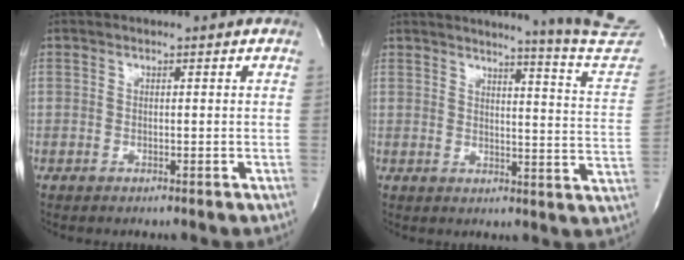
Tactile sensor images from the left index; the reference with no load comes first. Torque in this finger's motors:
{"motor_torque": [0.39, -0.58, 0.20, 0.07]}